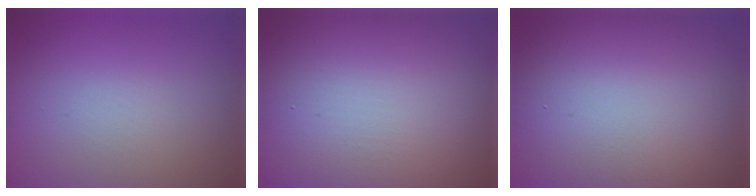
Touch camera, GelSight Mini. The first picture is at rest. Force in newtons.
{"total": 20.5, "press": 20.5, "slide": 1.3}
{"total": 16.6, "press": 16.5, "slide": 1.5}